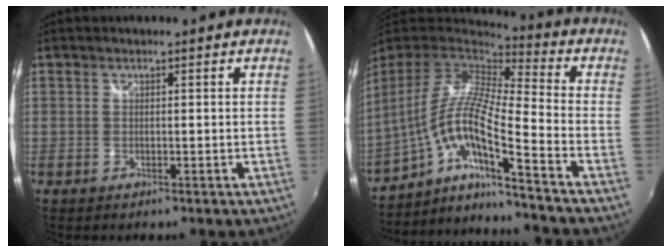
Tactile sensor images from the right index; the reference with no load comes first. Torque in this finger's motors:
{"motor_torque": [0.08, -0.21, 0.58, 0.16]}